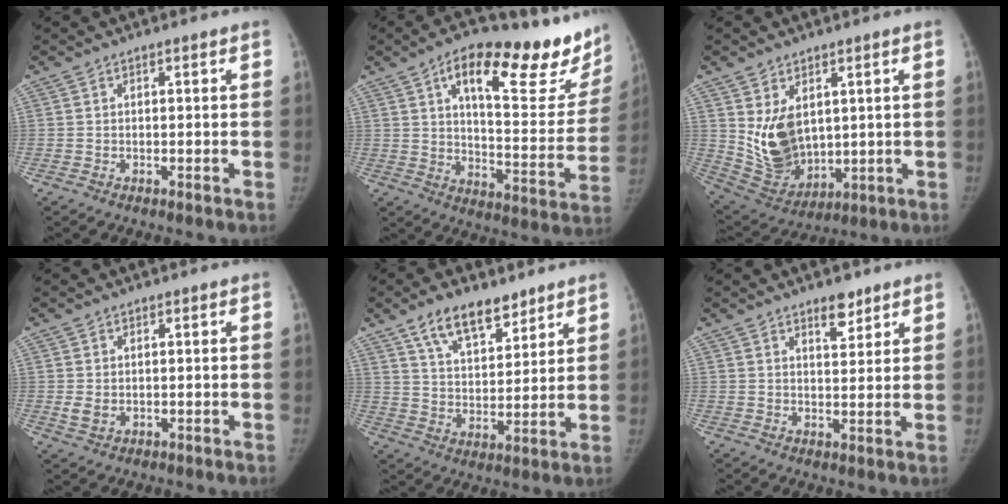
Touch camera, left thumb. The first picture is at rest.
{"total": 25.9, "force": [15.9, 8.9, 18.4], "torque": [-0.214, -0.057, 0.224]}
{"total": 11.6, "force": [2.6, 8.0, 7.9], "torque": [-0.113, -0.029, 0.078]}
{"total": 2.4, "force": [0.0, 1.8, 1.6], "torque": [-0.023, -0.006, 0.005]}
{"total": 11.5, "force": [7.9, 5.4, 6.4], "torque": [-0.080, -0.049, 0.143]}
{"total": 4.3, "force": [3.2, 1.8, 2.3], "torque": [-0.018, -0.022, 0.050]}